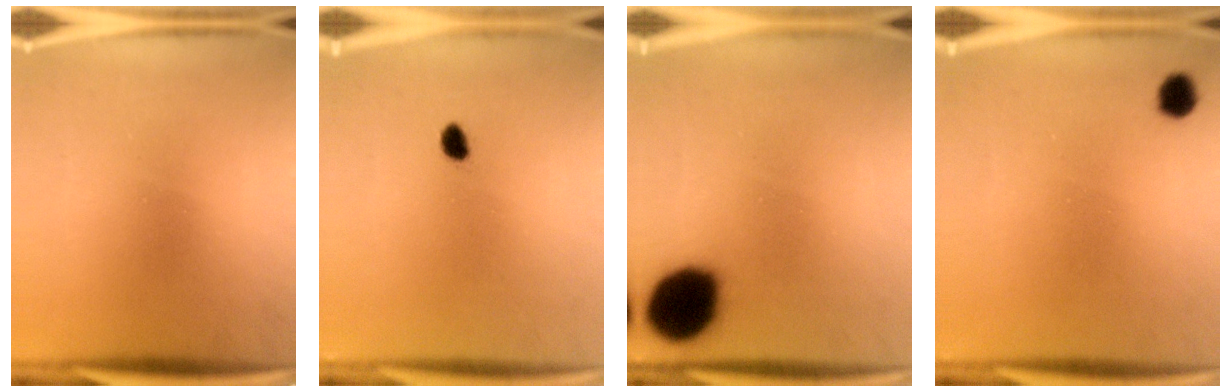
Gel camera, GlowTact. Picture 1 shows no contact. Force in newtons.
{"total": 2.0}
{"total": 17.1}
{"total": 3.1}